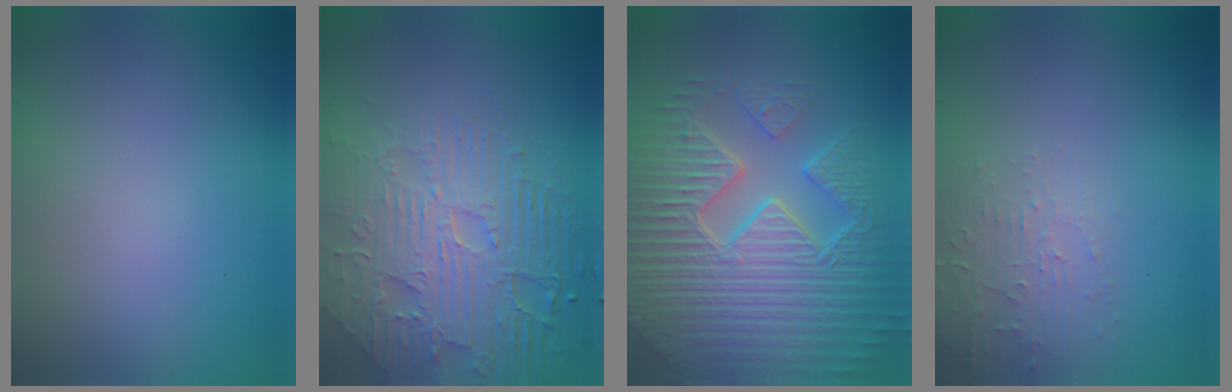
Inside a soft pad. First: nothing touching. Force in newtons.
{"total": 7.6, "press": 5.7, "slide": 5.1}
{"total": 9.5, "press": 6.7, "slide": 6.7}
{"total": 1.9, "press": 1.9, "slide": 0.3}